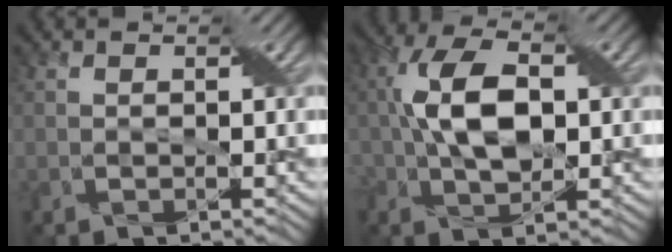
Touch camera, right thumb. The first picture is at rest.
{"total": 8.5, "force": [0.2, 4.6, 7.2], "torque": [-0.149, 0.012, -0.001]}